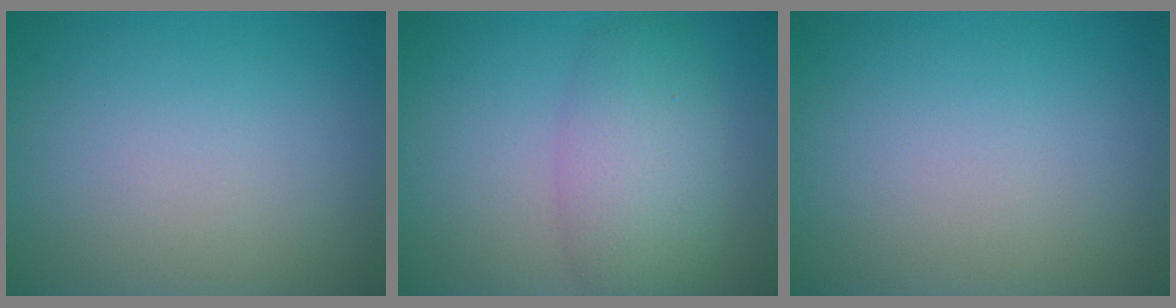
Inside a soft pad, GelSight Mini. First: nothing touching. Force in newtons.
{"total": 5.2, "press": 5.2, "slide": 0.1}
{"total": 0.0}